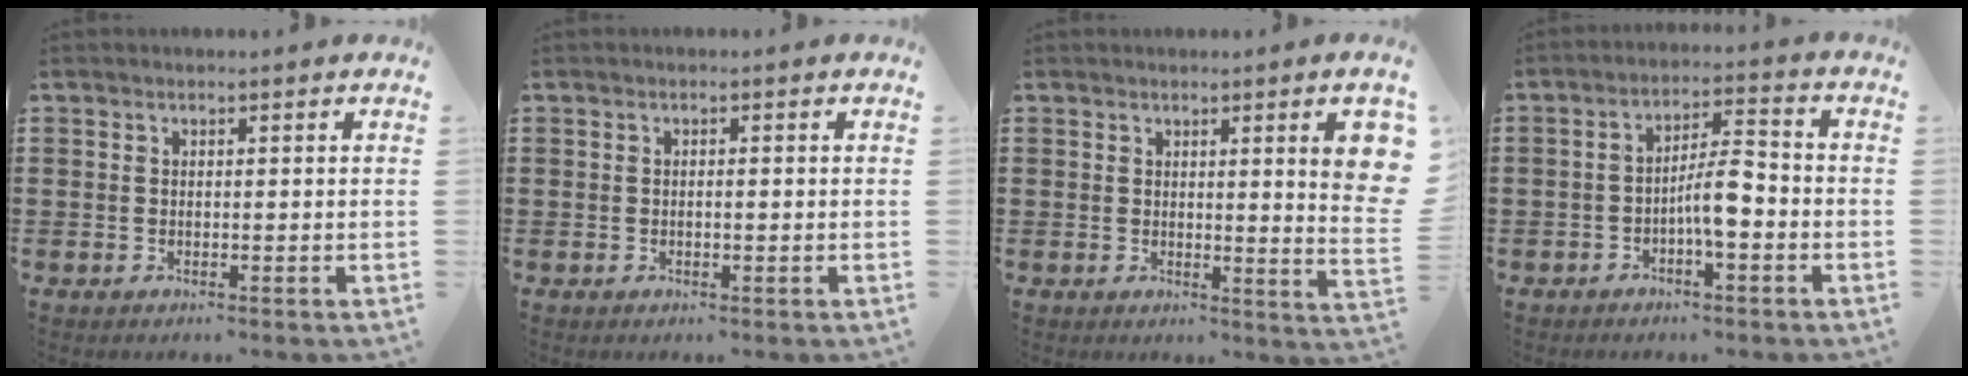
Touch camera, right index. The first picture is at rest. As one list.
[{"total": 0.7, "force": [-0.1, 0.2, 0.7], "torque": [-0.014, -0.004, -0.001]}, {"total": 5.8, "force": [1.8, 0.5, 5.5], "torque": [-0.078, -0.011, 0.026]}, {"total": 6.2, "force": [-1.9, 1.6, 5.7], "torque": [-0.099, 0.009, -0.035]}]